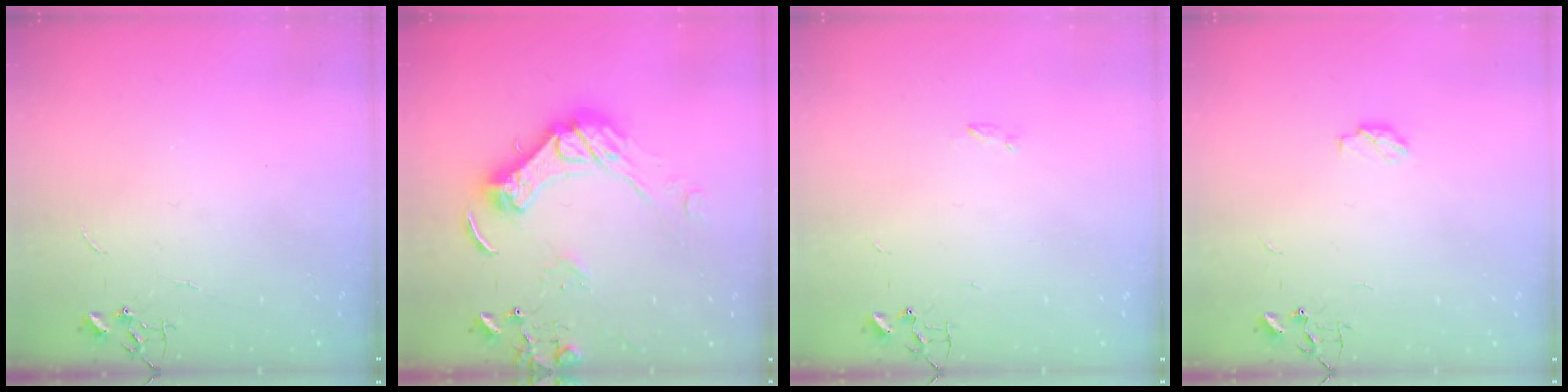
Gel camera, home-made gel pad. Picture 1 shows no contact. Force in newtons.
{"total": 15.0, "press": 14.9, "slide": 1.4}
{"total": 1.2, "press": 1.1, "slide": 0.3}
{"total": 4.0, "press": 3.9, "slide": 0.6}